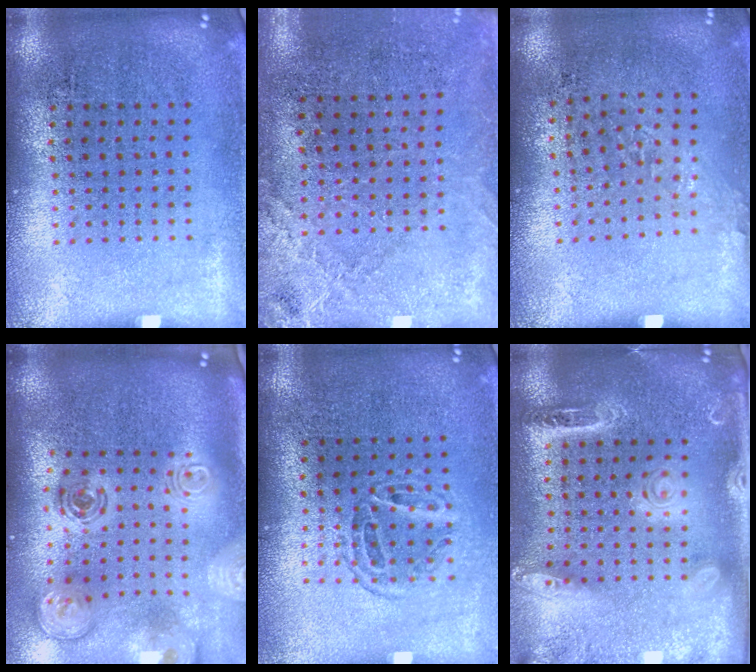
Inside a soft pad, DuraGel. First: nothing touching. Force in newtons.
{"total": 2.6, "press": 2.4, "slide": 1.0}
{"total": 0.9, "press": 0.7, "slide": 0.7}
{"total": 2.8, "press": 2.0, "slide": 2.0}
{"total": 1.3, "press": 1.1, "slide": 0.7}
{"total": 2.5, "press": 2.0, "slide": 1.6}